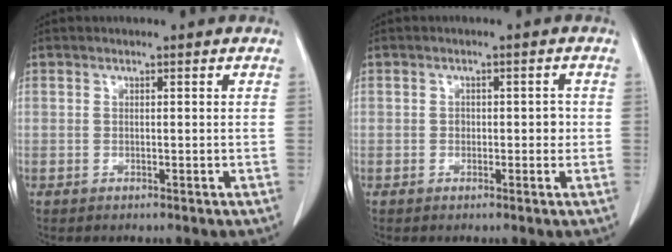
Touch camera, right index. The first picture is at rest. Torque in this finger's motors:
{"motor_torque": [0.23, -0.17, 0.00, 0.00]}